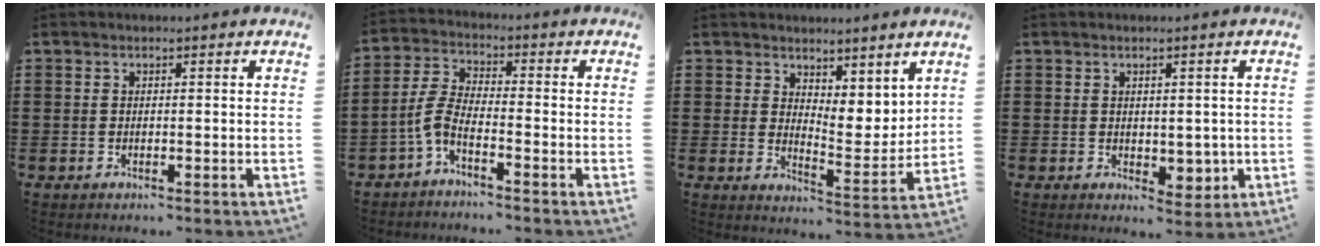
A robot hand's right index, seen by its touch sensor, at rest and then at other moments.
{"total": 4.4, "force": [-2.8, 1.0, 3.3], "torque": [-0.098, -0.013, -0.063]}
{"total": 5.6, "force": [4.8, 2.7, 0.9], "torque": [-0.022, -0.025, 0.090]}
{"total": 2.8, "force": [0.7, 2.0, 1.8], "torque": [-0.029, 0.001, 0.013]}